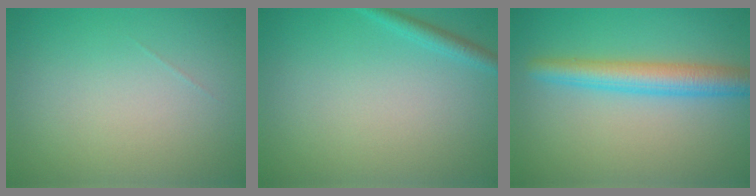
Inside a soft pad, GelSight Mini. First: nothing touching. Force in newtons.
{"total": 1.3, "press": 1.3, "slide": 0.1}
{"total": 4.3, "press": 4.3, "slide": 0.1}